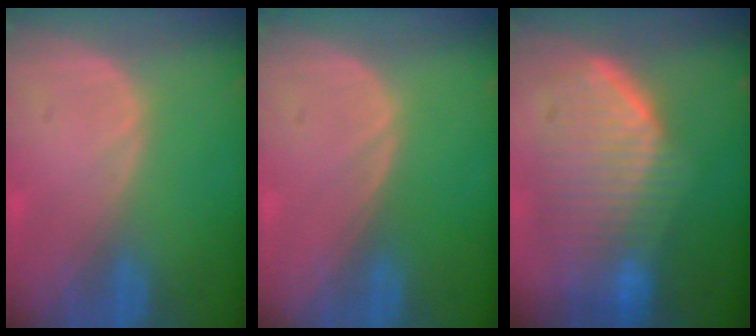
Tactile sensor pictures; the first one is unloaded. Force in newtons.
{"total": 0.0}
{"total": 10.0, "press": 9.0, "slide": 4.4}